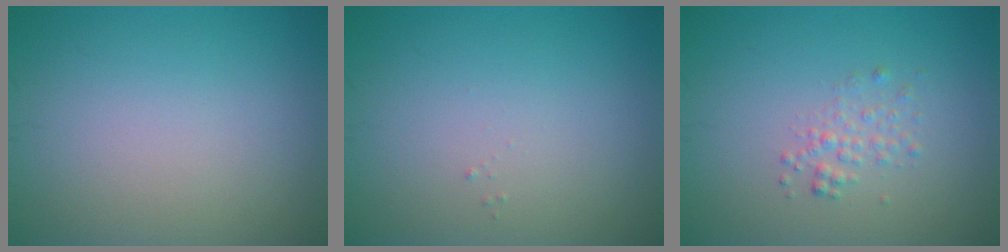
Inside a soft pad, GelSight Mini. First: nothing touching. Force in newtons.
{"total": 0.0}
{"total": 1.4, "press": 1.4, "slide": 0.1}